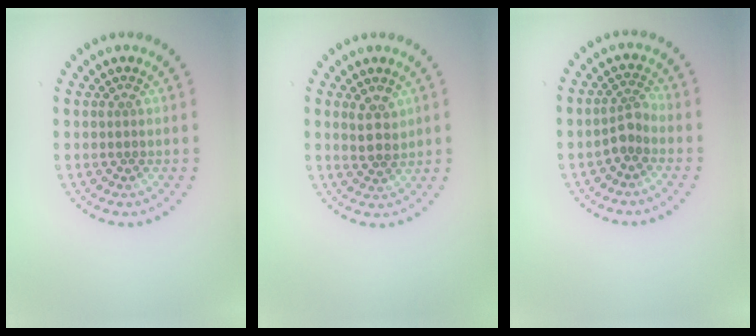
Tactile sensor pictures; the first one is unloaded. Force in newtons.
{"total": 2.1, "press": 1.9, "slide": 0.8}
{"total": 1.9, "press": 1.4, "slide": 1.3}